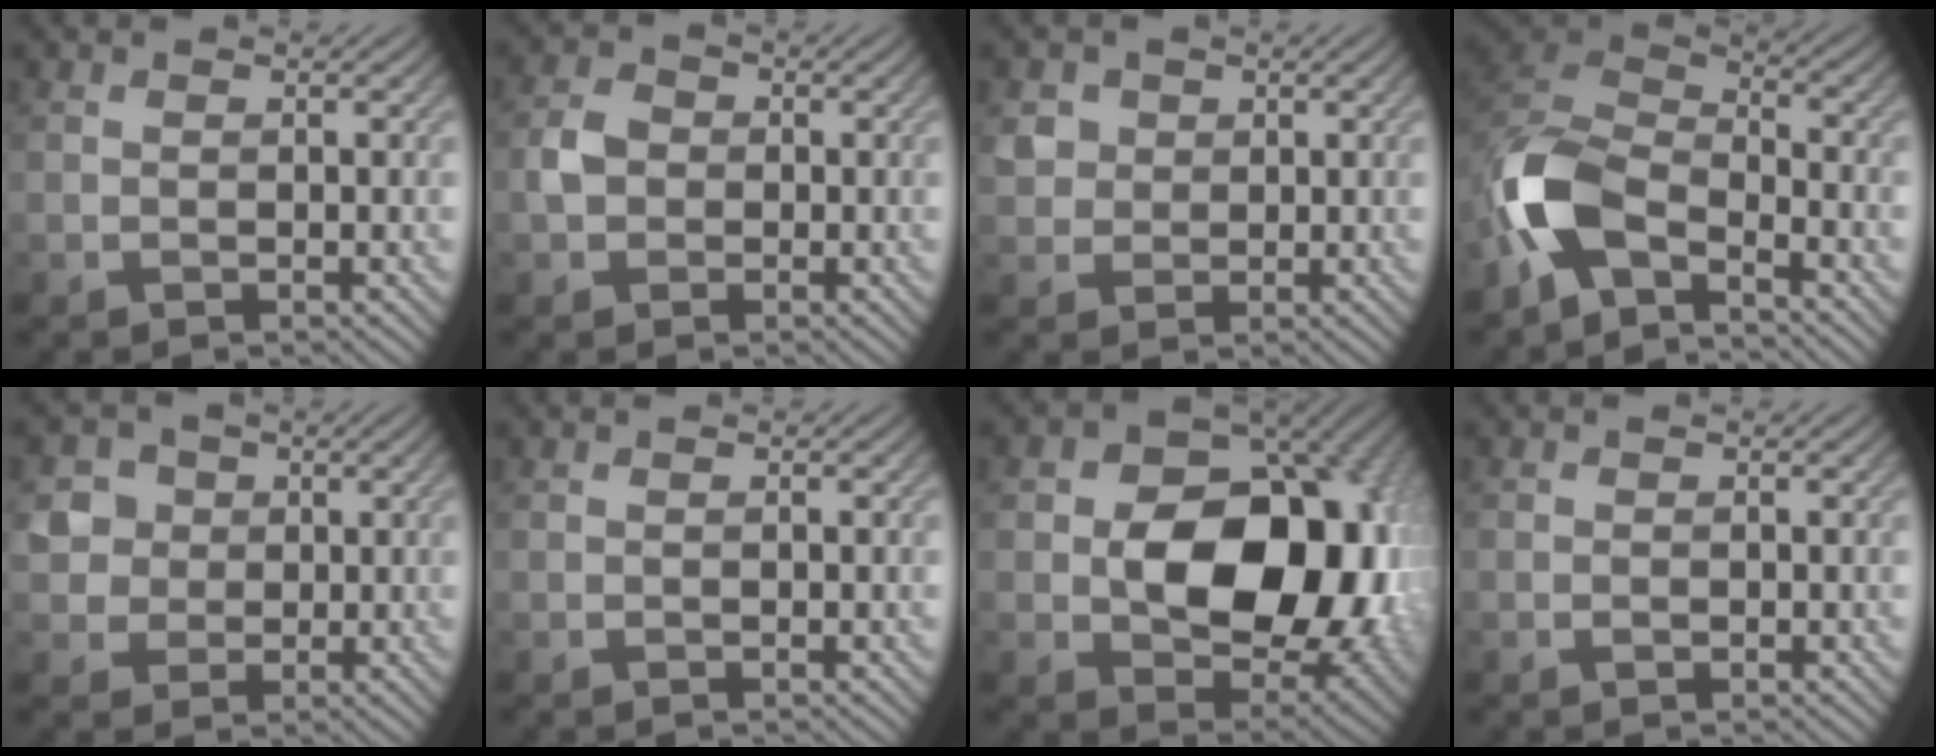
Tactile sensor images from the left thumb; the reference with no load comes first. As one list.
[{"total": 3.0, "force": [-0.4, 2.6, 1.4], "torque": [-0.034, 0.003, -0.014]}, {"total": 2.9, "force": [0.7, 2.7, 0.7], "torque": [-0.023, -0.003, 0.013]}, {"total": 10.3, "force": [-6.1, 4.5, 7.0], "torque": [-0.150, -0.001, -0.143]}, {"total": 4.8, "force": [0.7, 4.6, 1.4], "torque": [-0.048, 0.003, 0.005]}, {"total": 0.0}, {"total": 16.6, "force": [0.1, 11.7, 11.7], "torque": [-0.155, -0.021, 0.020]}, {"total": 0.6, "force": [-0.1, 0.4, 0.4], "torque": [-0.005, -0.004, -0.002]}]